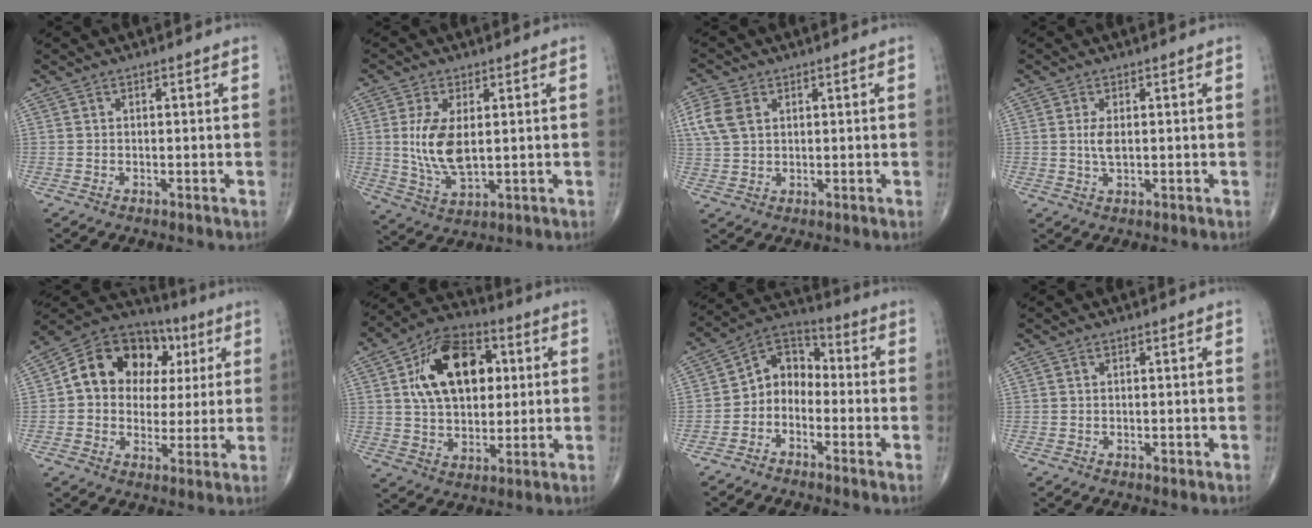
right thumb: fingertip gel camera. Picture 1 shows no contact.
{"total": 9.9, "force": [1.1, 4.9, 8.5], "torque": [-0.170, -0.014, 0.032]}
{"total": 6.7, "force": [2.2, 4.7, 4.2], "torque": [-0.090, 0.002, 0.046]}
{"total": 2.9, "force": [0.3, 1.4, 2.5], "torque": [-0.053, -0.003, 0.009]}
{"total": 17.0, "force": [3.7, 13.2, 10.0], "torque": [-0.116, 0.024, 0.054]}
{"total": 18.2, "force": [4.5, 11.6, 13.3], "torque": [-0.192, 0.006, 0.076]}
{"total": 8.0, "force": [-2.4, 6.2, 4.5], "torque": [-0.048, 0.048, -0.064]}
{"total": 0.7, "force": [-0.1, 0.5, 0.5], "torque": [-0.009, -0.001, 0.000]}